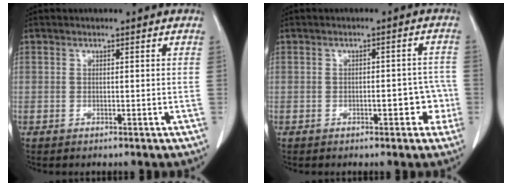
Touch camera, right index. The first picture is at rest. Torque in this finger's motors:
{"motor_torque": [0.51, -0.43, 0.20, 0.03]}